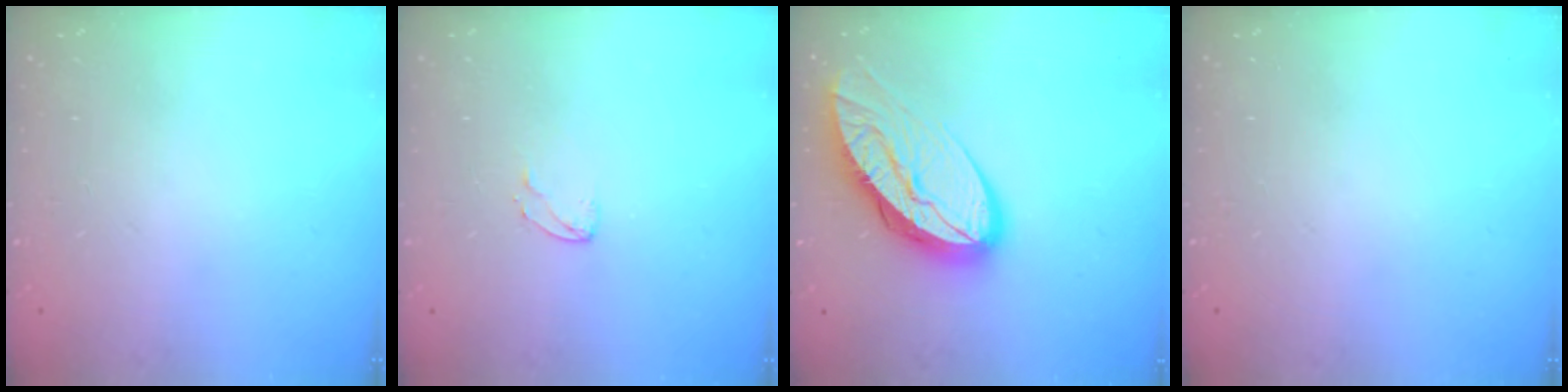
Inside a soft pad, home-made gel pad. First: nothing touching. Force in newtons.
{"total": 3.1, "press": 3.1, "slide": 0.2}
{"total": 14.7, "press": 14.6, "slide": 1.4}
{"total": 0.0}